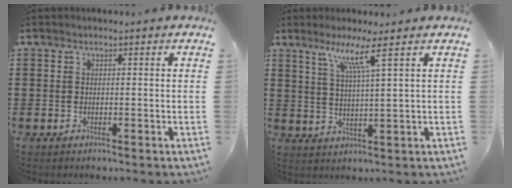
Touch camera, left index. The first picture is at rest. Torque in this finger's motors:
{"motor_torque": [0.46, -0.49, 0.09, 0.08]}